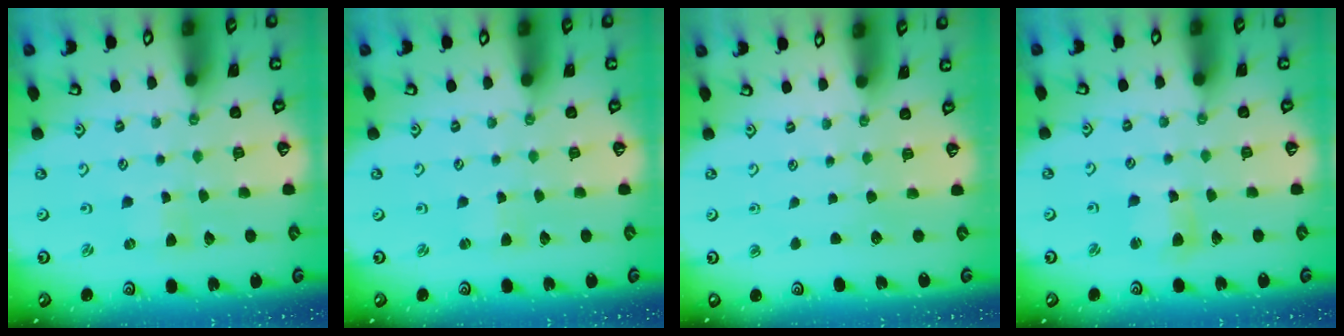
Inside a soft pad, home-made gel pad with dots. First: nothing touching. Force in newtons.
{"total": 1.4, "press": 1.3, "slide": 0.3}
{"total": 0.0}
{"total": 5.0, "press": 4.9, "slide": 0.7}